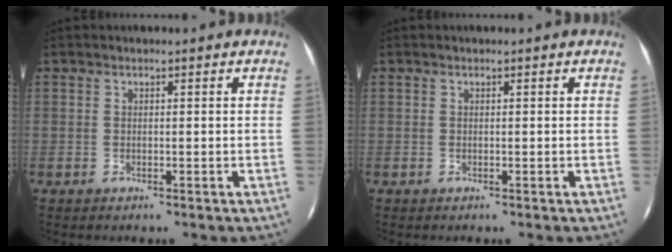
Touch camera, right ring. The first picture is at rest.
{"total": 0.0}